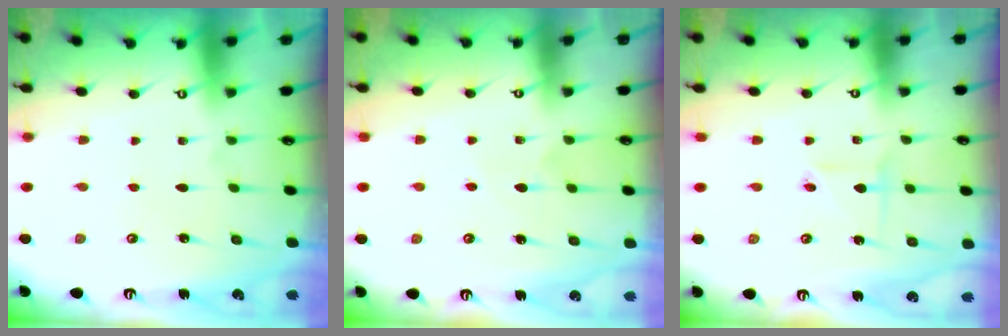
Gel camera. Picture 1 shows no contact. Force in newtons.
{"total": 5.3, "press": 5.3, "slide": 0.7}
{"total": 3.3, "press": 3.3, "slide": 0.3}